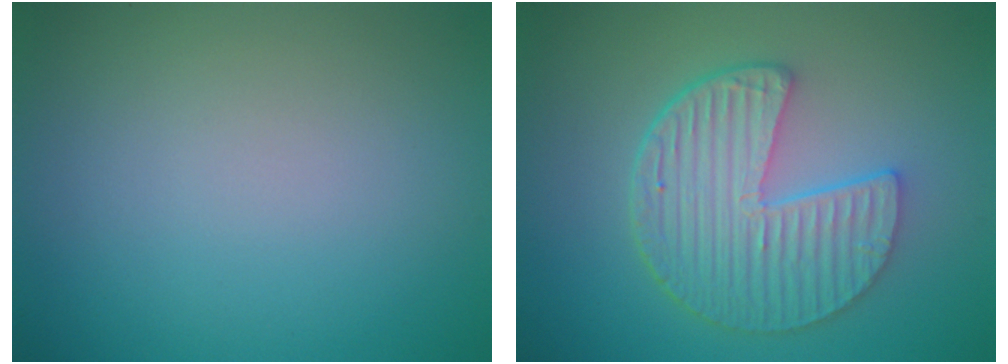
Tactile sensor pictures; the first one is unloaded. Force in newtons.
{"total": 6.4, "press": 4.8, "slide": 4.2}